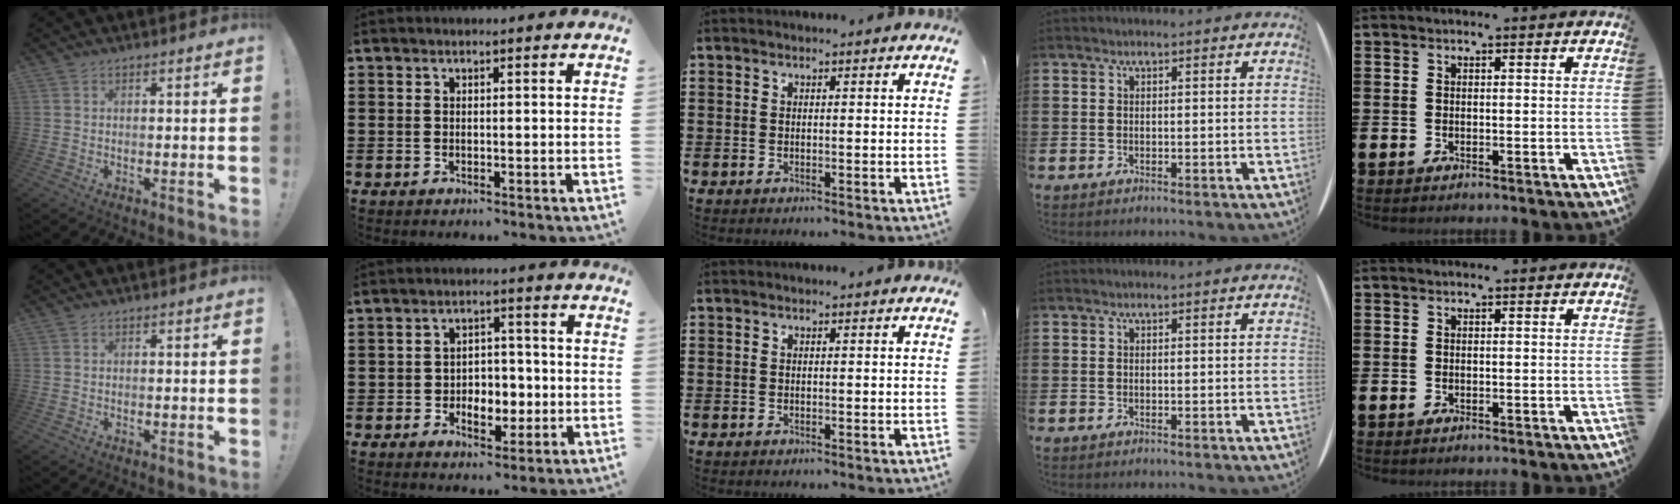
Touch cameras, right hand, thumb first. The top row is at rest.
{"index": {"total": 4.9, "force": [-1.1, 3.7, 3.1], "torque": [-0.055, 0.007, -0.023]}}